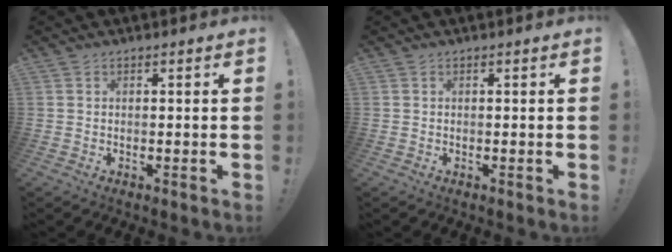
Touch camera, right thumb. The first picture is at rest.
{"total": 0.0}